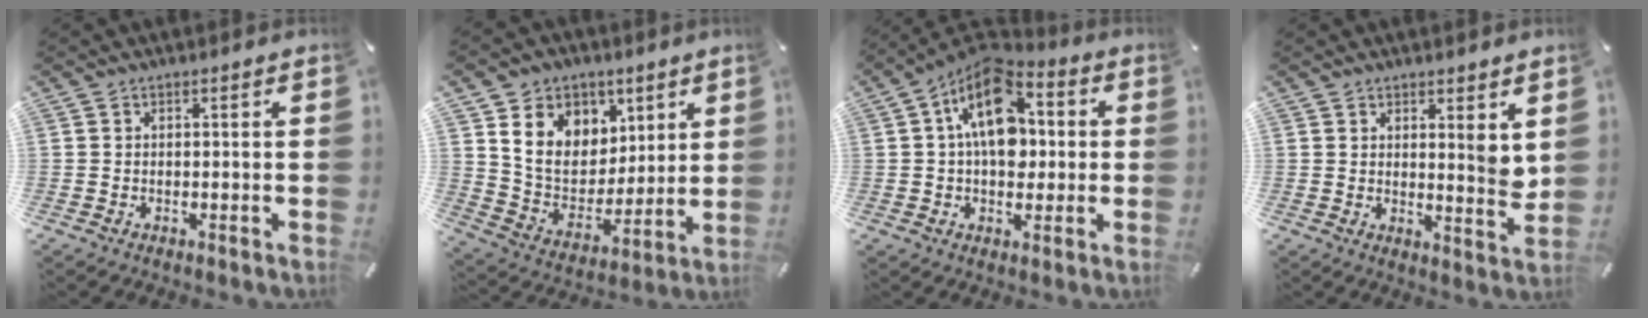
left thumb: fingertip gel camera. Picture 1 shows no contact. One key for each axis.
{"total": 13.5, "fx": 5.9, "fy": 11.3, "fz": 4.3, "tx": -0.081, "ty": -0.034, "tz": 0.121}
{"total": 17.2, "fx": 2.8, "fy": 11.1, "fz": 12.8, "tx": -0.214, "ty": -0.010, "tz": 0.047}
{"total": 5.1, "fx": 3.1, "fy": 2.3, "fz": 3.3, "tx": -0.031, "ty": -0.030, "tz": 0.050}